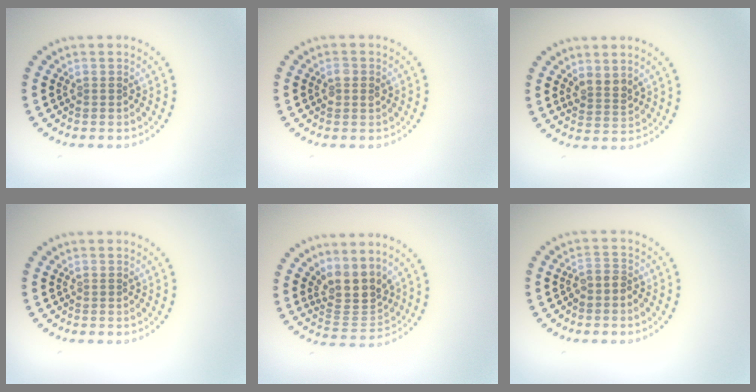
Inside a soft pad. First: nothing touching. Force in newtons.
{"total": 1.1, "press": 1.1, "slide": 0.2}
{"total": 2.0, "press": 1.6, "slide": 1.2}
{"total": 0.0}
{"total": 3.9, "press": 3.3, "slide": 2.1}
{"total": 1.7, "press": 1.4, "slide": 1.0}